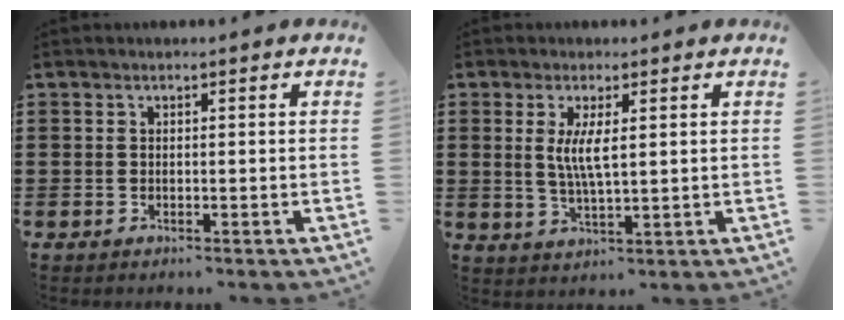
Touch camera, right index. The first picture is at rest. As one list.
[{"total": 4.7, "force": [1.2, 0.9, 4.5], "torque": [-0.087, 0.001, 0.021]}]